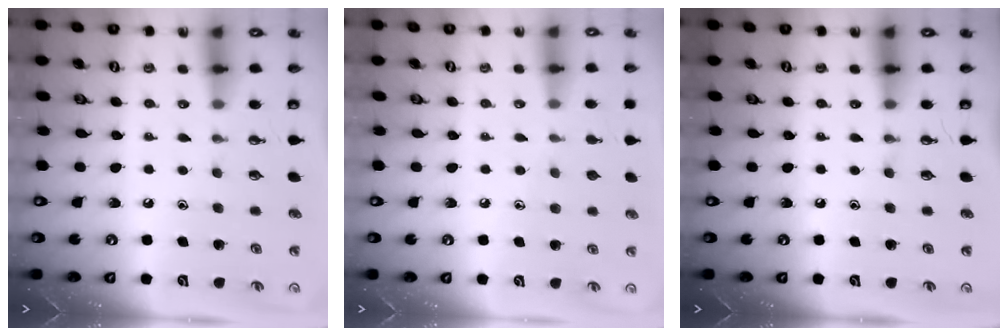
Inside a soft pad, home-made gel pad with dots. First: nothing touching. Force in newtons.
{"total": 5.7, "press": 5.7, "slide": 0.4}
{"total": 0.0}